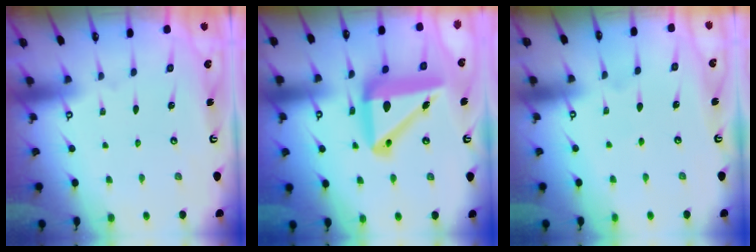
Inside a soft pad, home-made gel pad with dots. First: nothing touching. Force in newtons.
{"total": 17.5, "press": 17.3, "slide": 2.3}
{"total": 3.3, "press": 3.3, "slide": 0.5}